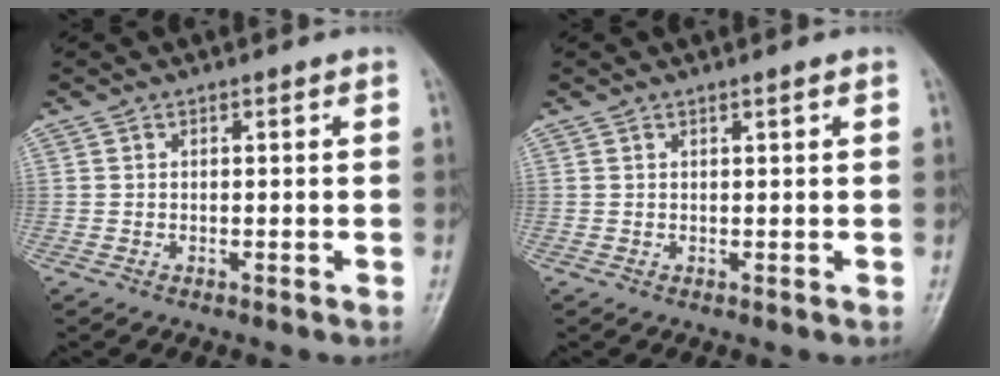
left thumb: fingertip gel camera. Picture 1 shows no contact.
{"total": 0.6, "force": [0.4, 0.0, 0.4], "torque": [-0.011, -0.002, 0.008]}